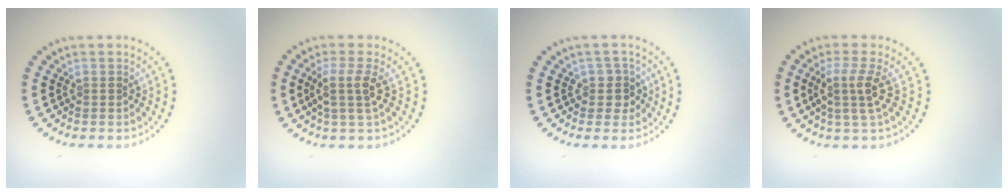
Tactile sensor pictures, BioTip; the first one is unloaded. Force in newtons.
{"total": 2.4, "press": 1.9, "slide": 1.5}
{"total": 2.0, "press": 1.6, "slide": 1.1}
{"total": 2.8, "press": 2.2, "slide": 1.8}